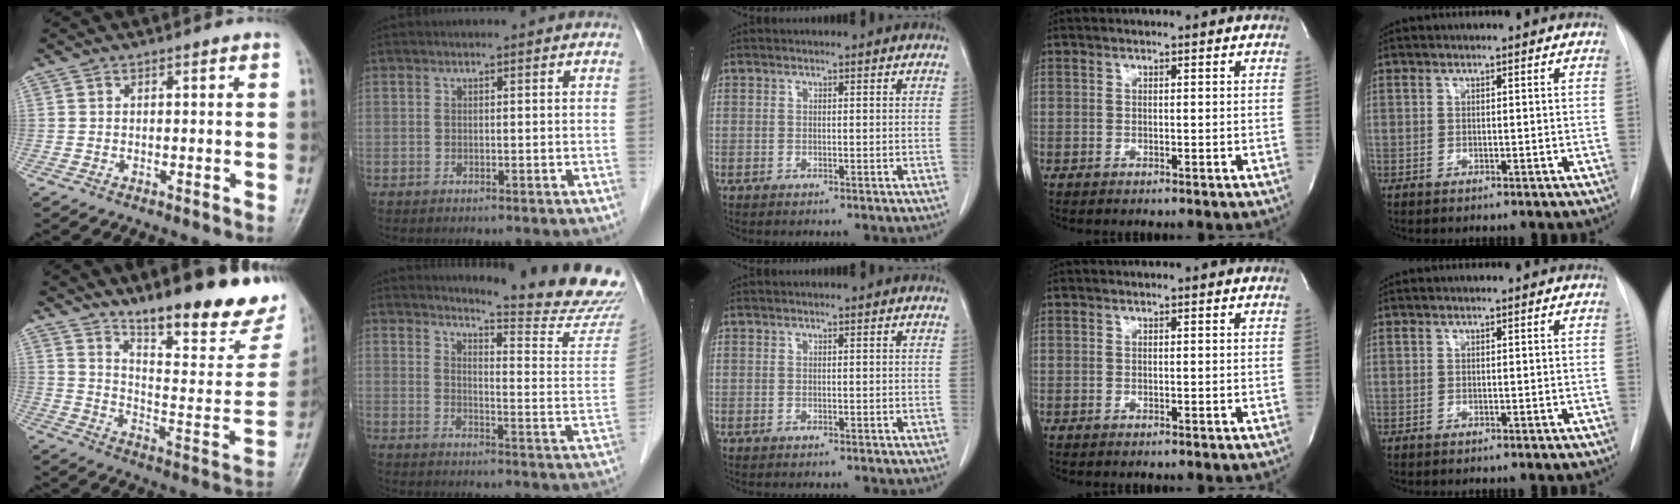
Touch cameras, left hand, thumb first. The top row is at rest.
{"thumb": {"total": 24.2, "force": [17.9, 6.4, 15.0], "torque": [-0.172, -0.109, 0.259]}, "index": {"total": 17.9, "force": [17.3, -0.8, 4.3], "torque": [-0.061, -0.139, 0.195]}}